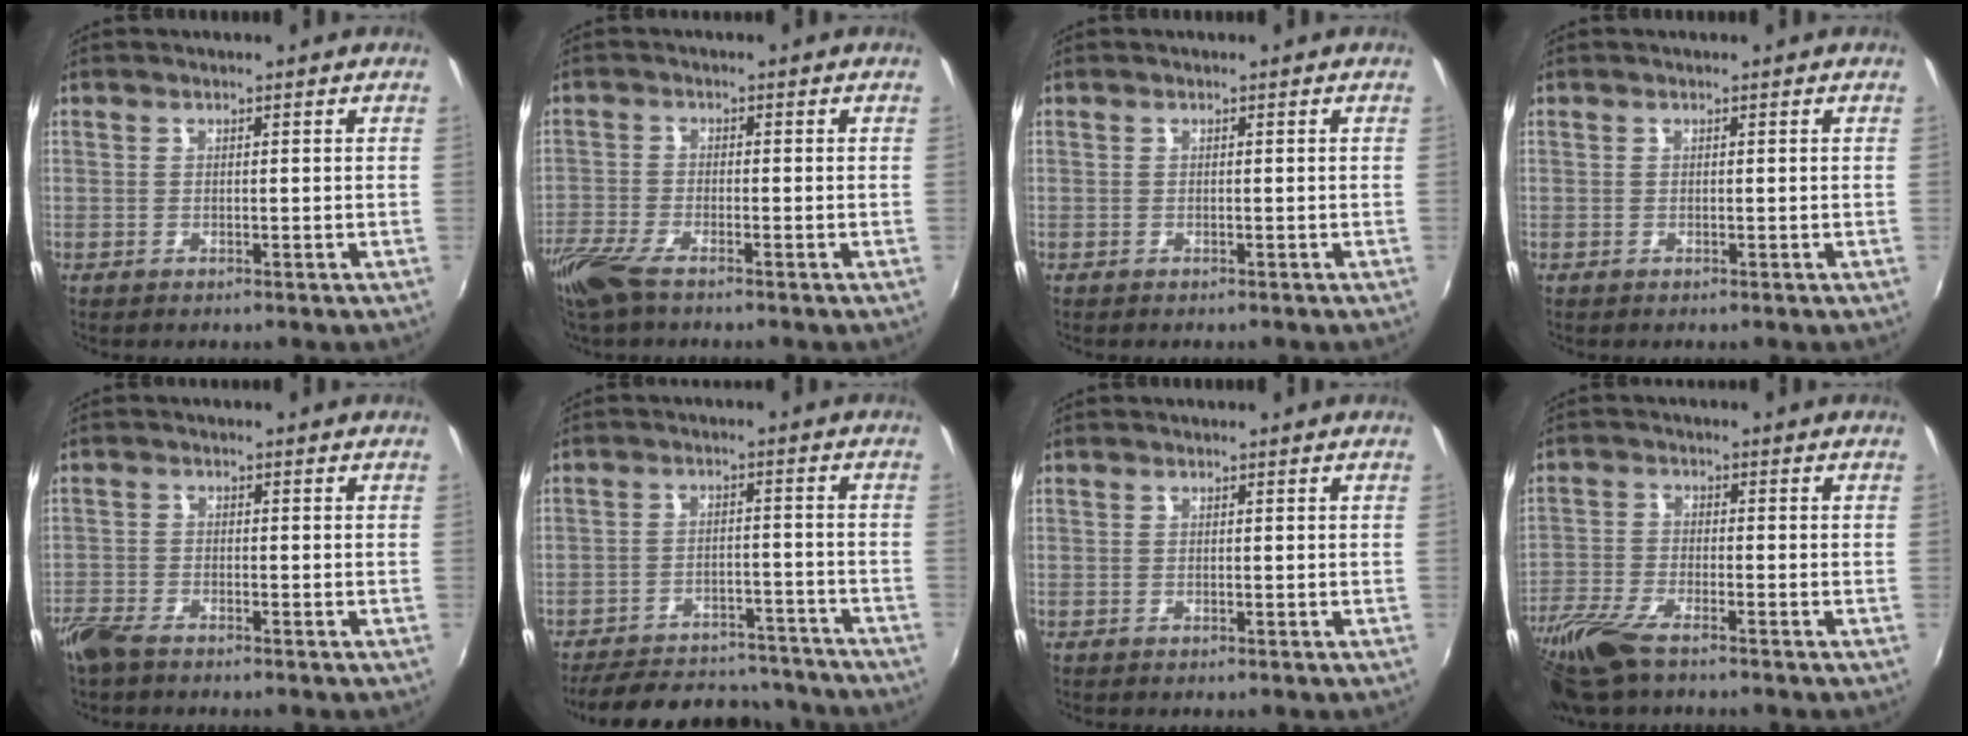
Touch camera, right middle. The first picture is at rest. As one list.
[{"total": 8.3, "force": [-6.2, 2.1, 5.0], "torque": [-0.131, -0.031, -0.125]}, {"total": 0.0}, {"total": 0.0}, {"total": 5.6, "force": [-4.5, 1.7, 2.7], "torque": [-0.074, -0.019, -0.091]}, {"total": 20.1, "force": [-17.6, 7.0, 6.7], "torque": [-0.144, 0.032, -0.220]}, {"total": 0.0}, {"total": 12.0, "force": [-9.0, 3.2, 7.3], "torque": [-0.180, -0.036, -0.182]}]